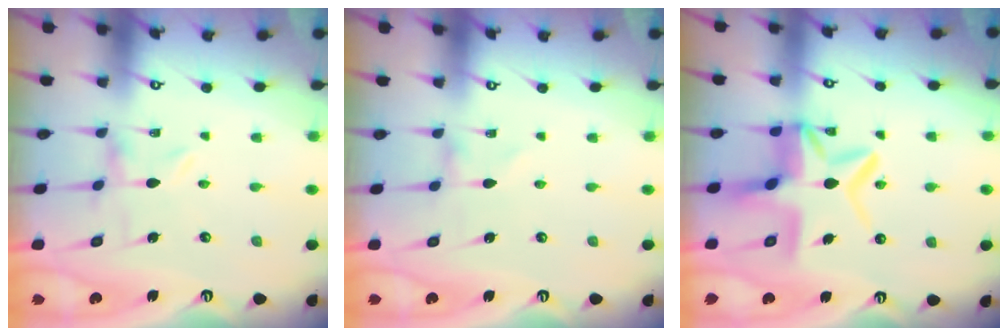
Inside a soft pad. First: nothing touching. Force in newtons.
{"total": 0.0}
{"total": 12.3, "press": 12.2, "slide": 1.3}